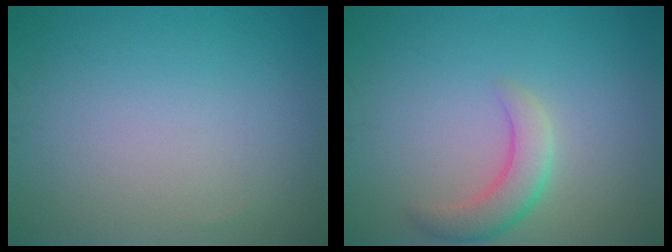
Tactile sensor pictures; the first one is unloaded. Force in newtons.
{"total": 3.1, "press": 3.1, "slide": 0.2}